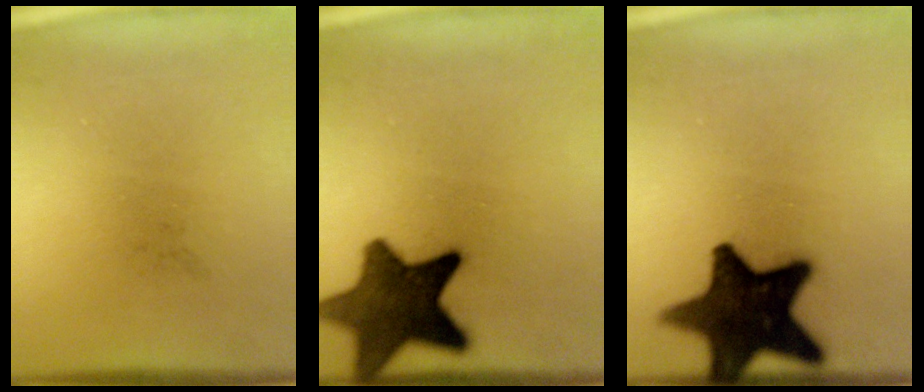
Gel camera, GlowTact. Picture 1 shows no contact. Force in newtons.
{"total": 13.3}
{"total": 16.2}